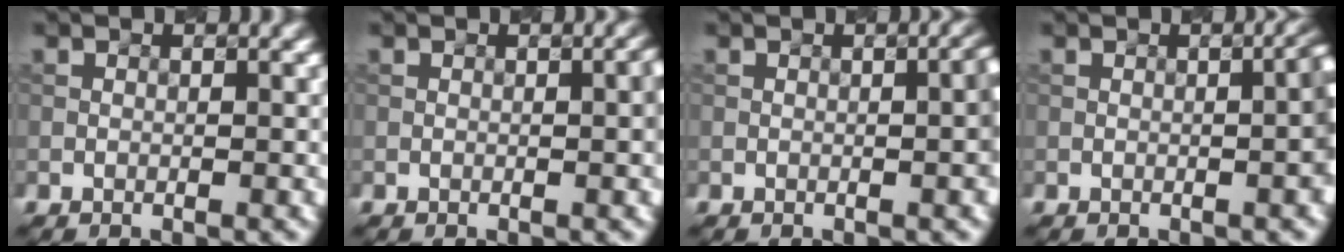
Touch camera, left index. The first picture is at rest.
{"total": 1.8, "force": [-0.1, 0.4, 1.7], "torque": [-0.018, 0.005, -0.003]}
{"total": 2.6, "force": [-0.2, 0.6, 2.5], "torque": [-0.026, 0.009, -0.002]}
{"total": 3.2, "force": [-0.2, 0.7, 3.1], "torque": [-0.032, 0.012, -0.002]}